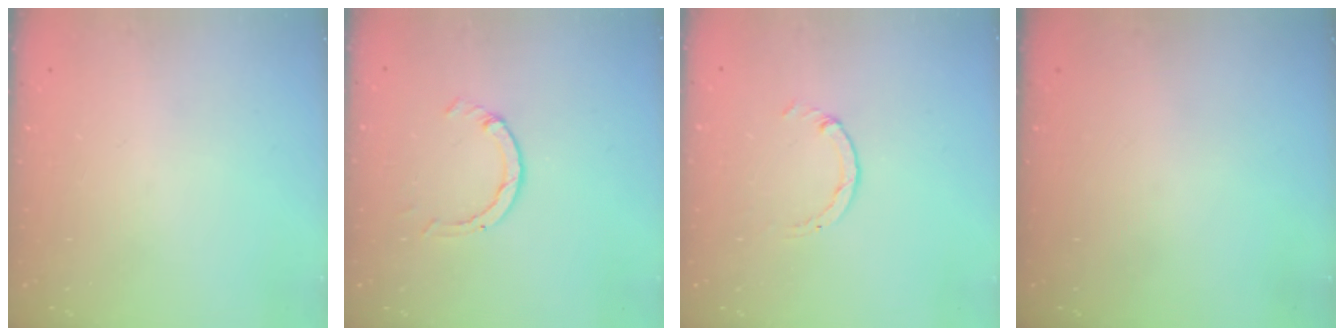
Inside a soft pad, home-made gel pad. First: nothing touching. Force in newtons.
{"total": 2.6, "press": 2.5, "slide": 0.3}
{"total": 1.1, "press": 1.1, "slide": 0.2}
{"total": 0.0}